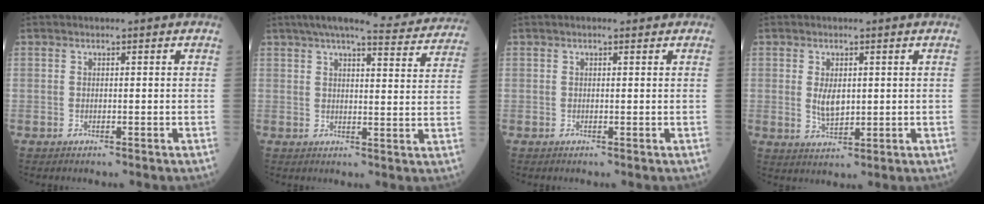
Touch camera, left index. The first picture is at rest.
{"total": 19.2, "force": [17.4, 2.2, 7.8], "torque": [-0.106, -0.001, 0.207]}
{"total": 0.9, "force": [0.6, 0.4, 0.6], "torque": [-0.013, 0.007, 0.005]}
{"total": 3.9, "force": [0.6, 1.9, 3.4], "torque": [-0.067, -0.005, 0.018]}